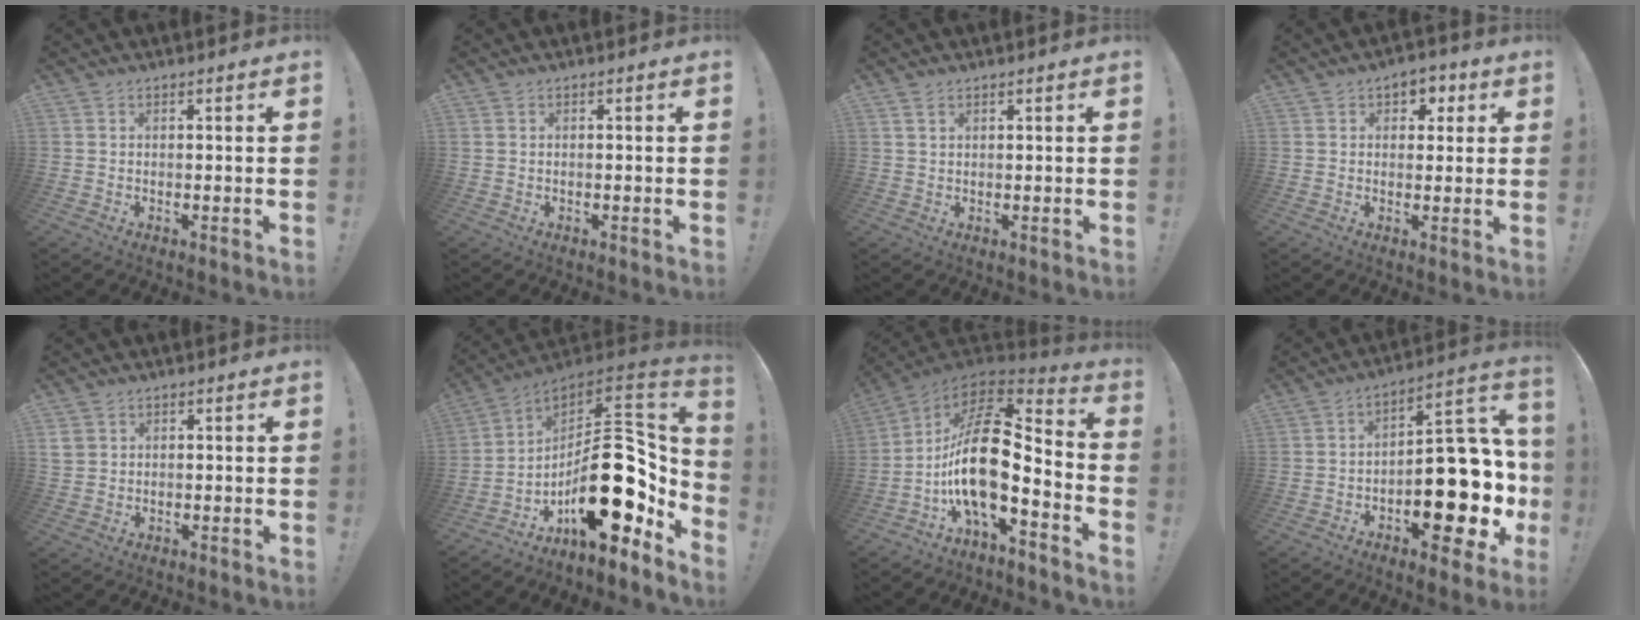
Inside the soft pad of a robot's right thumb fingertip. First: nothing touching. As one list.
[{"total": 0.5, "force": [-0.3, 0.4, -0.1], "torque": [0.000, 0.002, -0.005]}, {"total": 2.1, "force": [1.2, 1.1, 1.4], "torque": [-0.025, 0.000, 0.023]}, {"total": 4.5, "force": [1.5, 3.8, 2.0], "torque": [-0.009, -0.003, 0.022]}, {"total": 3.3, "force": [0.9, 3.0, 1.2], "torque": [-0.010, 0.000, 0.019]}, {"total": 25.2, "force": [-4.7, 11.7, 21.8], "torque": [-0.315, 0.003, -0.066]}, {"total": 19.9, "force": [-2.3, 7.9, 18.2], "torque": [-0.354, 0.002, -0.043]}, {"total": 20.9, "force": [-6.1, 10.8, 16.9], "torque": [-0.192, 0.043, -0.080]}]